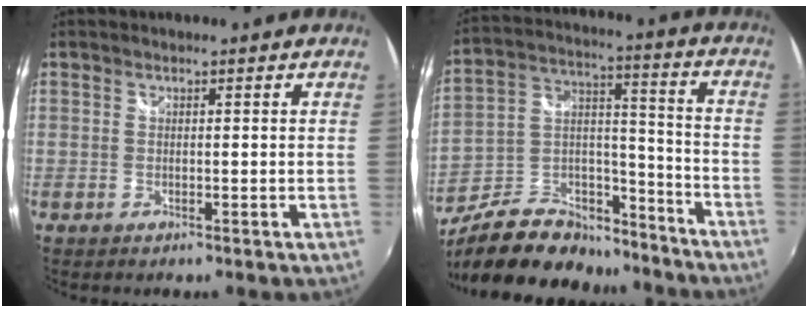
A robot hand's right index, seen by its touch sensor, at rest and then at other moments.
{"total": 22.4, "force": [-16.6, 11.0, 10.3], "torque": [-0.217, 0.040, -0.251]}